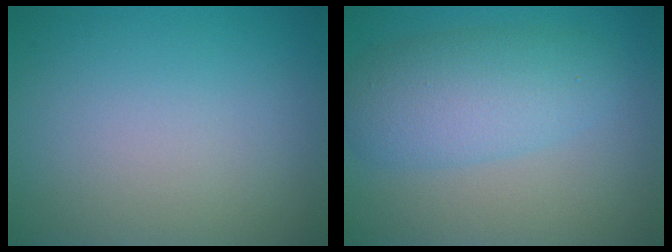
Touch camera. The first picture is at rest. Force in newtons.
{"total": 5.2, "press": 5.2, "slide": 0.1}